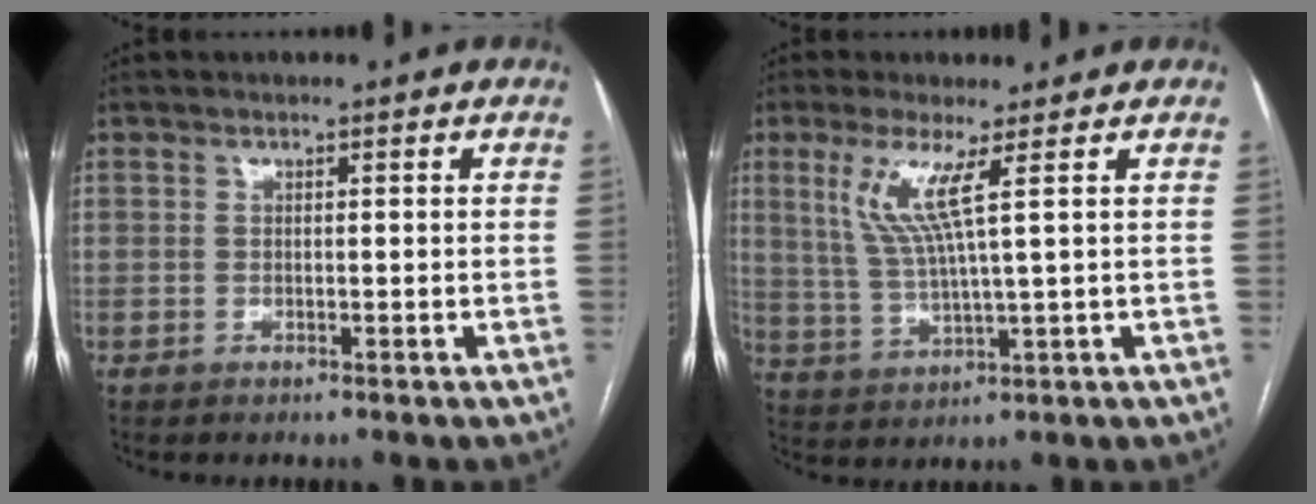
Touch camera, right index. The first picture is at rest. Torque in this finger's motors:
{"motor_torque": [0.85, 0.33, 0.62, 0.19]}